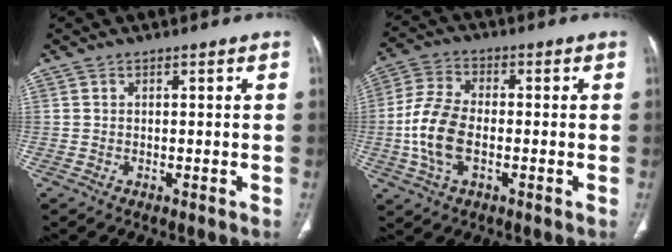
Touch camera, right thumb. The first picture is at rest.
{"total": 10.6, "force": [-1.9, 6.0, 8.6], "torque": [-0.183, 0.014, -0.040]}